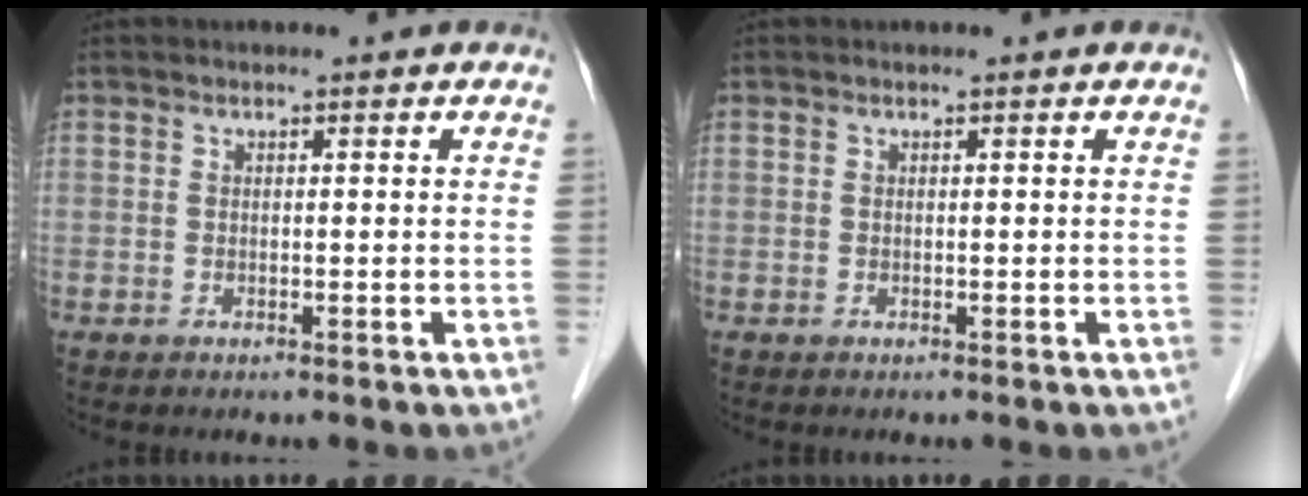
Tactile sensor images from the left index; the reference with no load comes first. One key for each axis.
{"total": 0.0}